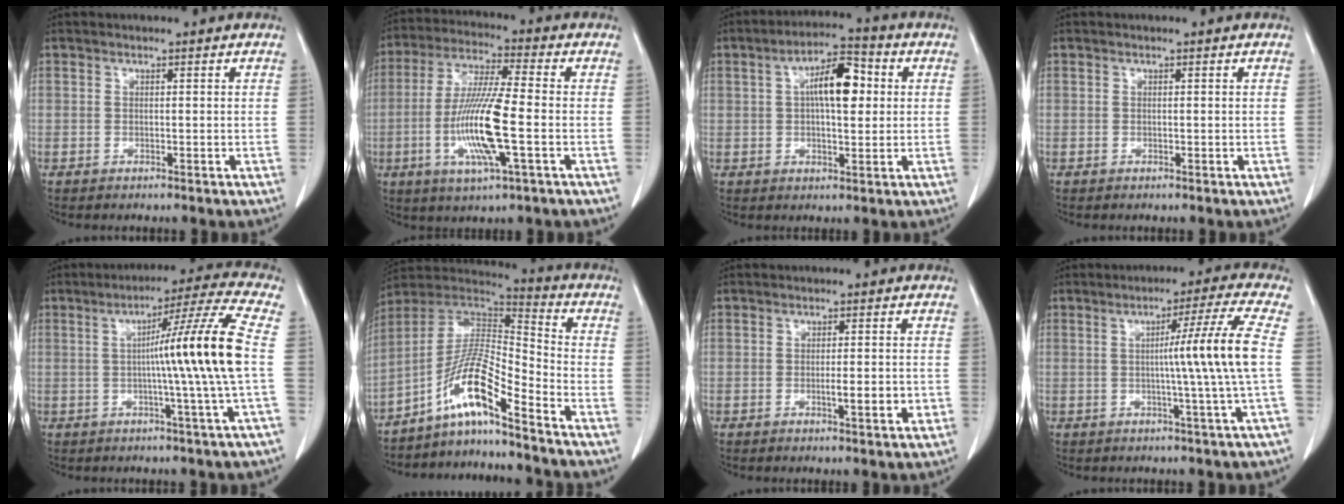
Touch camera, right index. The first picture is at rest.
{"total": 13.2, "force": [-2.9, 0.9, 12.8], "torque": [-0.258, -0.013, -0.060]}
{"total": 8.9, "force": [1.7, 3.1, 8.2], "torque": [-0.141, 0.023, 0.023]}
{"total": 0.0}
{"total": 13.0, "force": [-0.2, -3.1, 12.6], "torque": [-0.189, 0.000, -0.002]}
{"total": 11.0, "force": [-7.5, 0.4, 8.0], "torque": [-0.153, 0.016, -0.141]}
{"total": 3.6, "force": [-1.0, 0.6, 3.4], "torque": [-0.053, -0.002, -0.013]}
{"total": 9.4, "force": [0.0, -3.0, 8.9], "torque": [-0.132, -0.001, 0.007]}